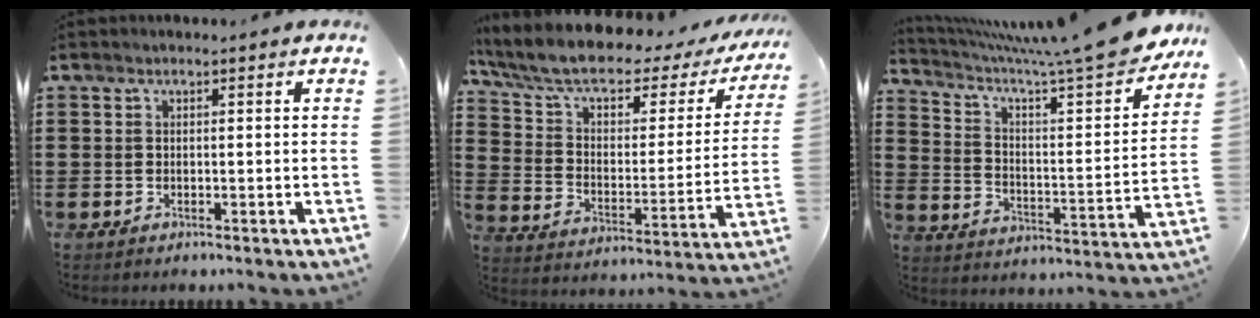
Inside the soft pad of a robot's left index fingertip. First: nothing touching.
{"total": 8.3, "force": [5.6, 2.8, 5.4], "torque": [-0.125, -0.033, 0.092]}
{"total": 9.6, "force": [8.1, 0.2, 5.2], "torque": [-0.110, -0.067, 0.127]}